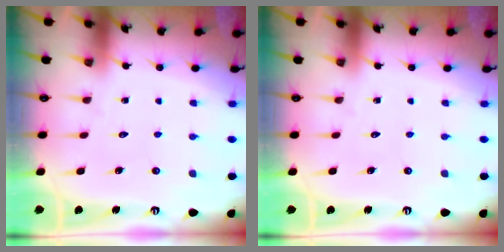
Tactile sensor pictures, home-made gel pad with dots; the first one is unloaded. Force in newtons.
{"total": 0.0}